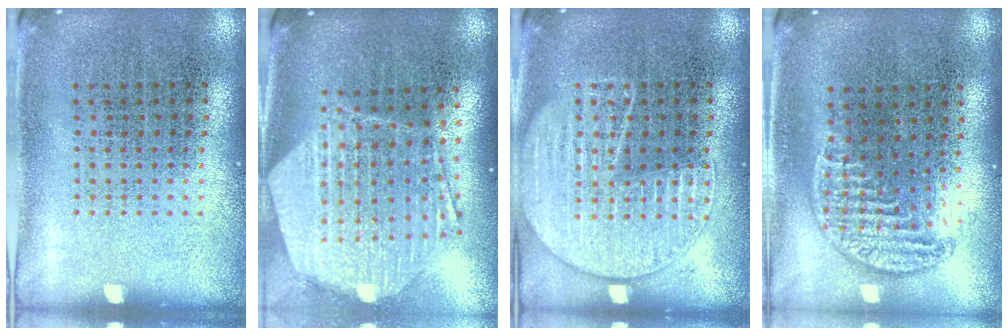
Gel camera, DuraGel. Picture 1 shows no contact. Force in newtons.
{"total": 2.6, "press": 2.1, "slide": 1.5}
{"total": 2.6, "press": 2.6, "slide": 0.3}
{"total": 1.2, "press": 1.1, "slide": 0.5}